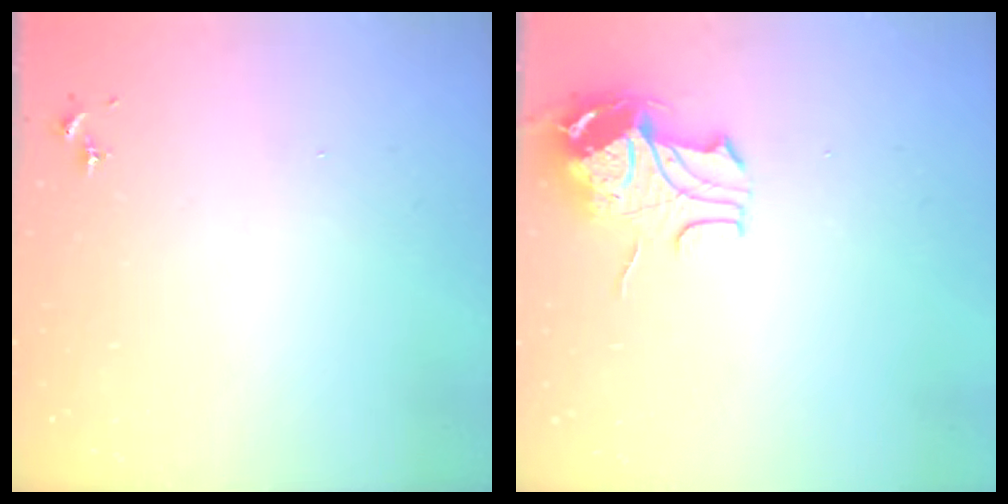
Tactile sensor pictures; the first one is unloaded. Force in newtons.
{"total": 9.6, "press": 9.6, "slide": 1.1}